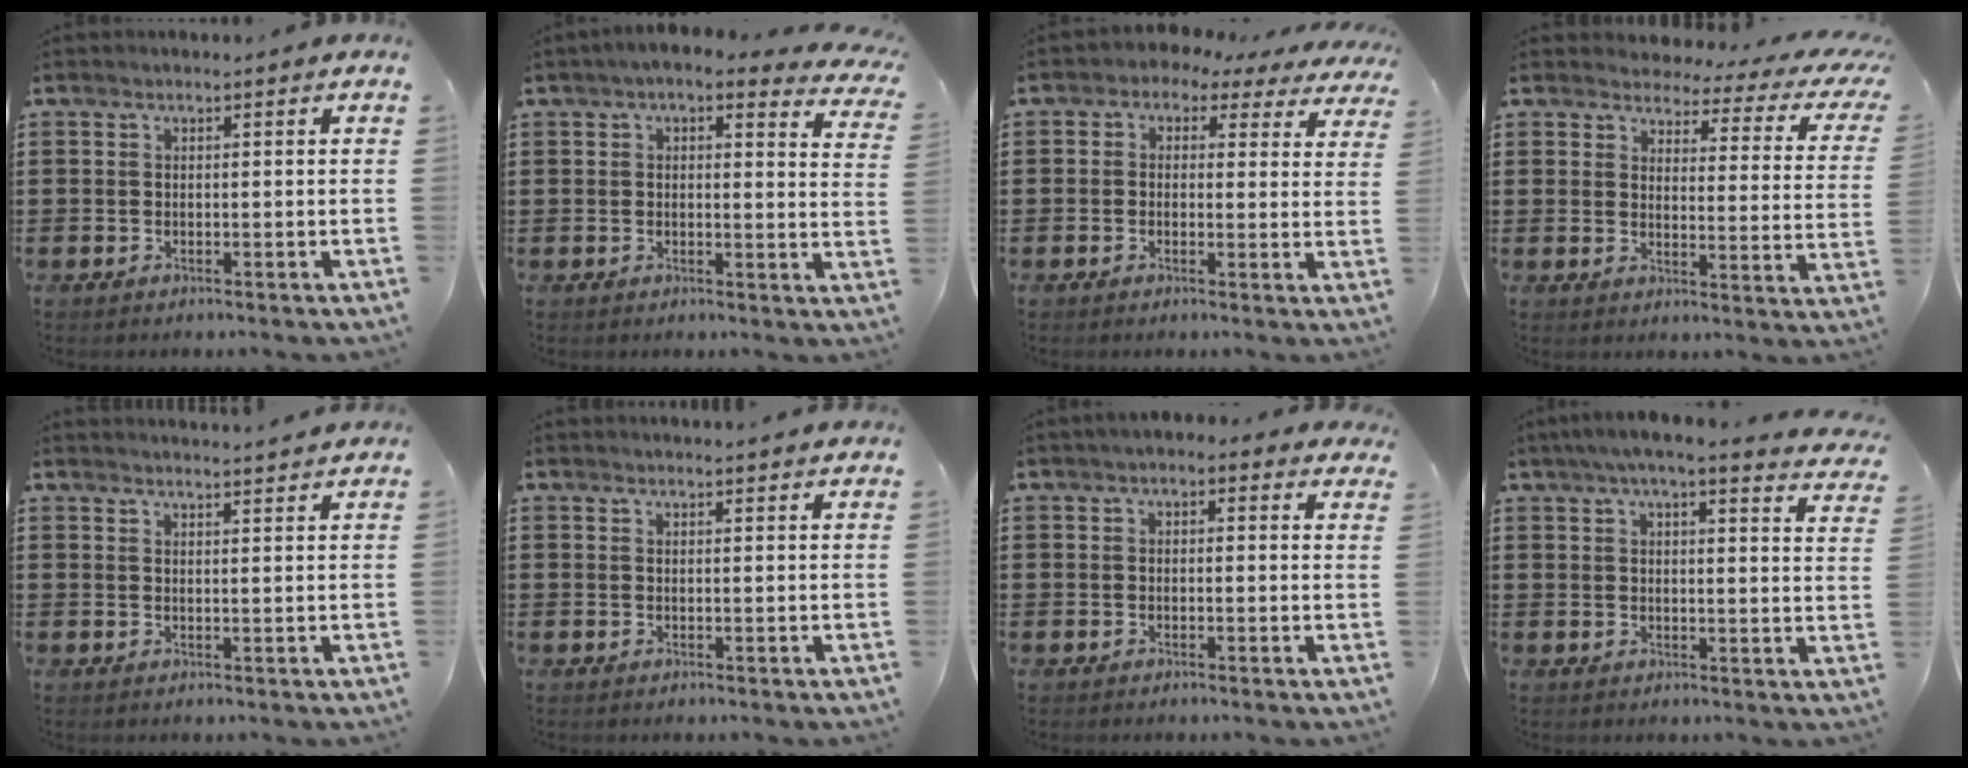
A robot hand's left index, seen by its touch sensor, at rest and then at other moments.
{"total": 3.5, "force": [2.7, 0.7, 2.1], "torque": [-0.045, -0.011, 0.045]}
{"total": 1.8, "force": [0.7, 1.4, 0.8], "torque": [-0.027, -0.007, 0.005]}
{"total": 3.5, "force": [3.1, 0.9, 1.4], "torque": [-0.039, -0.024, 0.046]}
{"total": 2.8, "force": [2.7, -0.6, 0.0], "torque": [-0.007, -0.014, 0.051]}
{"total": 1.6, "force": [1.6, -0.3, 0.1], "torque": [-0.005, -0.001, 0.032]}
{"total": 2.2, "force": [1.7, 0.9, 1.1], "torque": [-0.025, 0.005, 0.031]}
{"total": 5.1, "force": [4.3, -0.1, 2.7], "torque": [-0.068, -0.015, 0.073]}